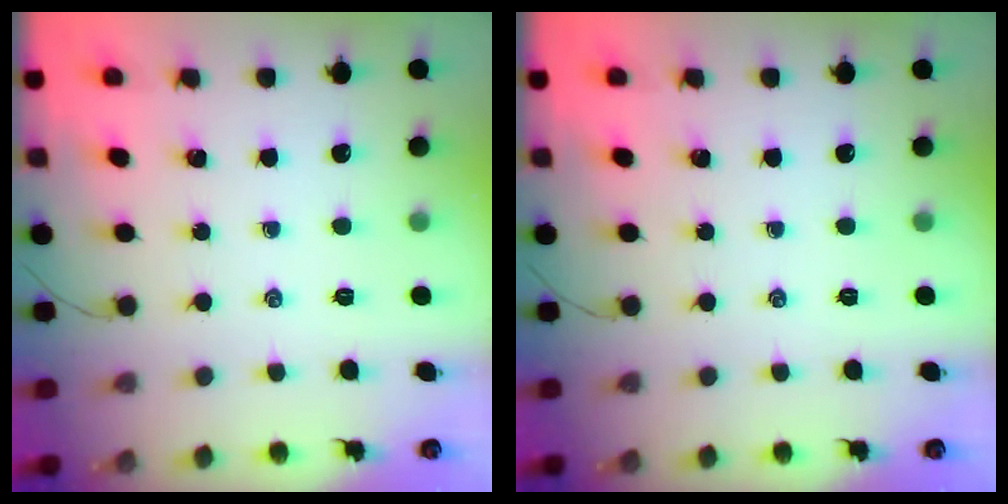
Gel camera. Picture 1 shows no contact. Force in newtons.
{"total": 0.0}